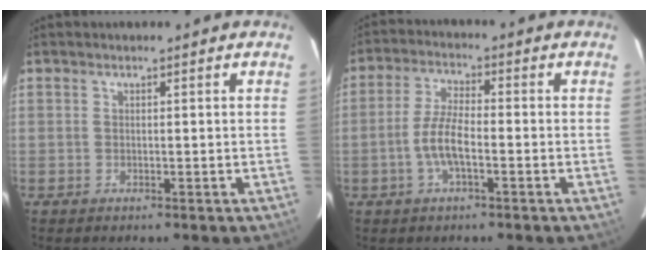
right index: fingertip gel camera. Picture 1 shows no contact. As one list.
[{"total": 6.2, "force": [-2.1, 1.6, 5.6], "torque": [-0.119, 0.005, -0.043]}]